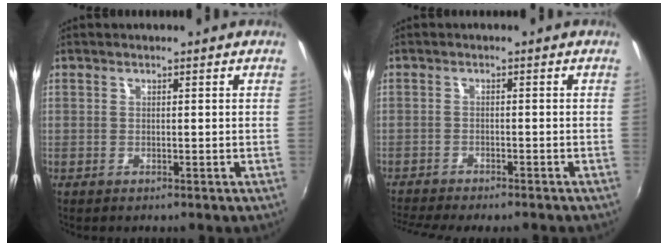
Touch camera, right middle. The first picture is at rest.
{"total": 7.2, "force": [-6.5, 0.5, 3.0], "torque": [-0.076, -0.022, -0.104]}